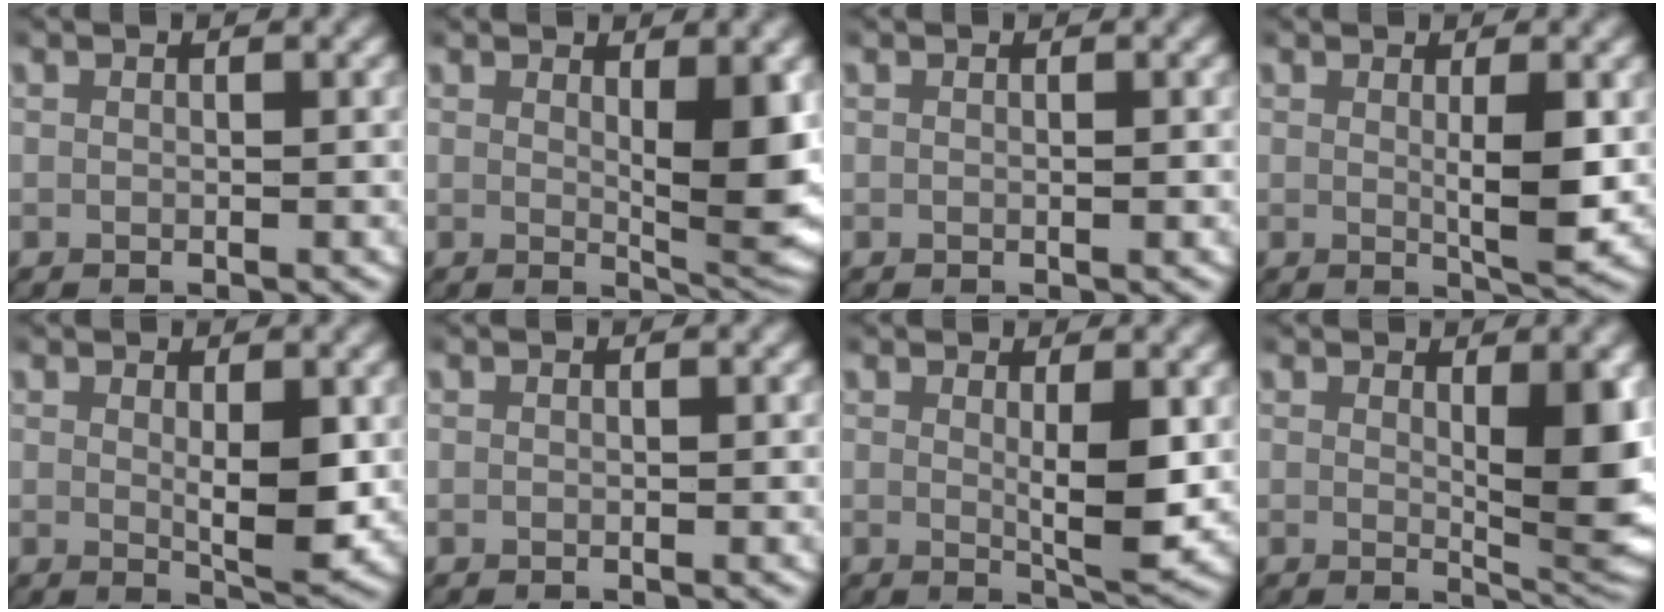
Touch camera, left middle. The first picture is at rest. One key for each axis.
{"total": 5.3, "fx": 1.1, "fy": 1.4, "fz": 5.0, "tx": -0.068, "ty": -0.017, "tz": 0.023}
{"total": 0.0}
{"total": 3.3, "fx": 0.5, "fy": 0.5, "fz": 3.3, "tx": -0.051, "ty": -0.012, "tz": 0.010}
{"total": 3.6, "fx": 0.7, "fy": 1.1, "fz": 3.4, "tx": -0.054, "ty": -0.018, "tz": 0.015}
{"total": 0.0}
{"total": 3.6, "fx": 0.8, "fy": 0.7, "fz": 3.4, "tx": -0.055, "ty": -0.017, "tz": 0.016}
{"total": 5.7, "fx": 1.1, "fy": 1.6, "fz": 5.3, "tx": -0.067, "ty": -0.015, "tz": 0.022}